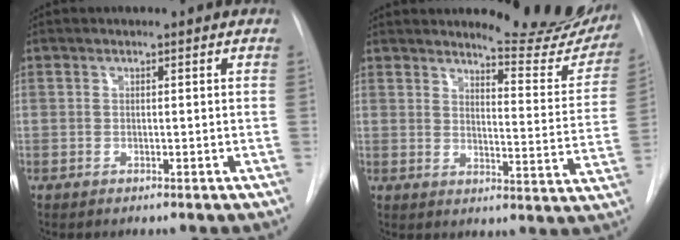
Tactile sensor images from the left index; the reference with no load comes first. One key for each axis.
{"total": 15.0, "fx": 13.8, "fy": 2.8, "fz": 5.3, "tx": -0.044, "ty": -0.074, "tz": 0.148}